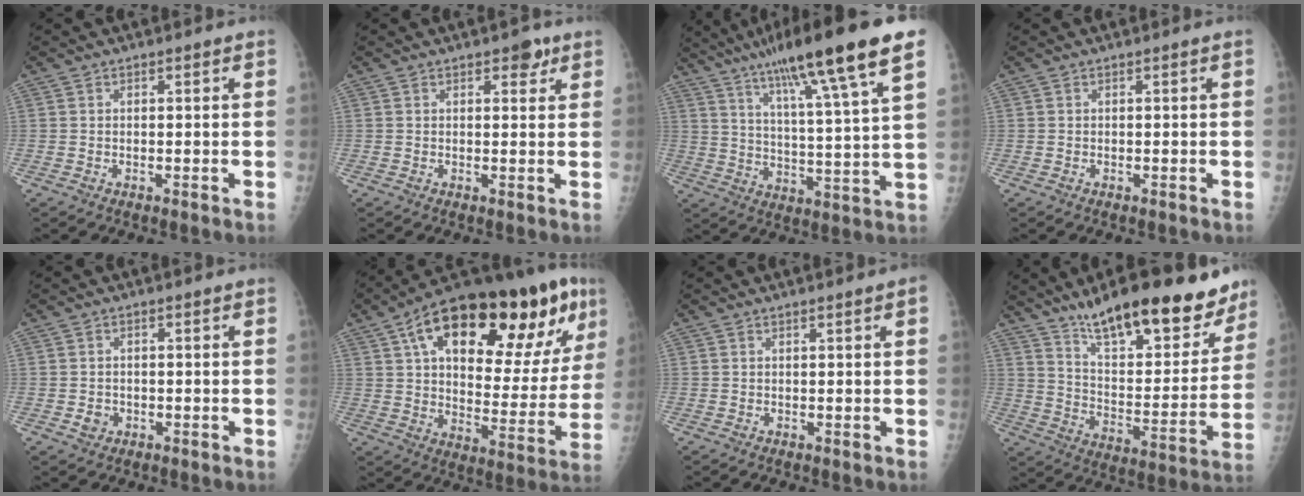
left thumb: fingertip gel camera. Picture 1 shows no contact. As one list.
[{"total": 2.9, "force": [1.8, 1.5, 1.7], "torque": [-0.006, -0.006, 0.021]}, {"total": 21.0, "force": [12.7, 1.7, 16.6], "torque": [-0.257, -0.028, 0.199]}, {"total": 0.0}, {"total": 2.2, "force": [-0.6, 1.9, 0.8], "torque": [-0.003, 0.004, -0.007]}, {"total": 32.8, "force": [15.5, 13.0, 25.7], "torque": [-0.354, 0.001, 0.239]}, {"total": 1.8, "force": [1.1, 0.3, 1.5], "torque": [-0.020, 0.001, 0.012]}, {"total": 26.2, "force": [19.1, 8.3, 16.0], "torque": [-0.194, -0.082, 0.292]}]